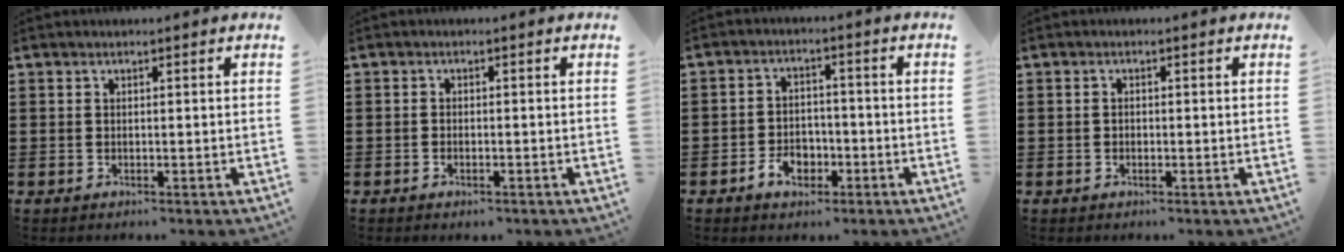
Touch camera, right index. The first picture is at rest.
{"total": 0.9, "force": [-0.8, 0.3, 0.3], "torque": [-0.009, -0.002, -0.014]}
{"total": 4.4, "force": [-2.1, 3.2, 2.2], "torque": [-0.031, 0.006, -0.042]}
{"total": 0.8, "force": [-0.6, 0.4, 0.4], "torque": [-0.009, -0.004, -0.012]}